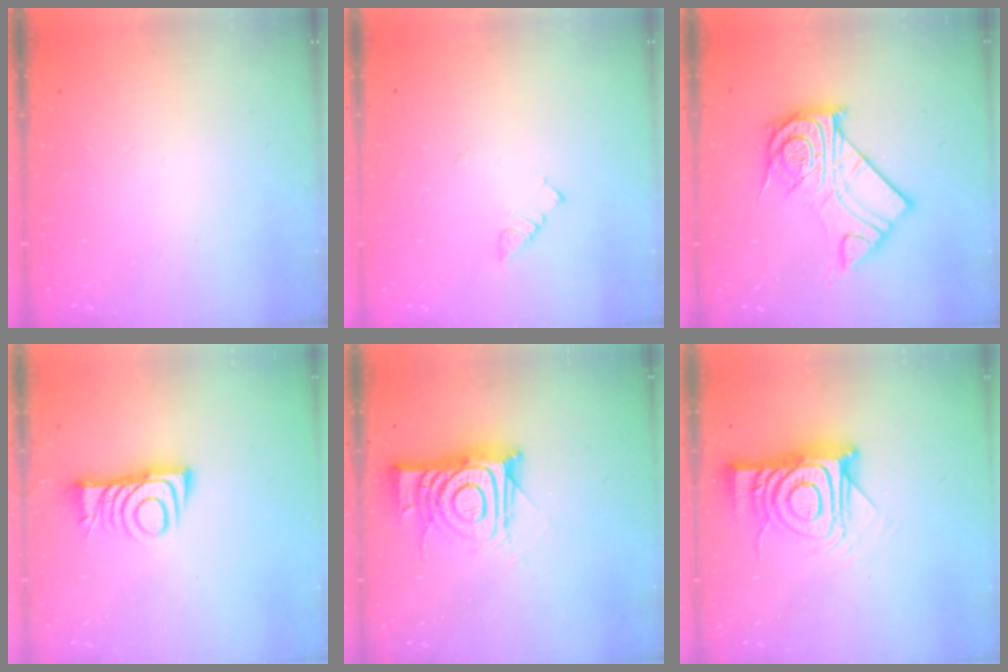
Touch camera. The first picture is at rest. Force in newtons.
{"total": 3.0, "press": 2.9, "slide": 0.4}
{"total": 16.6, "press": 16.5, "slide": 1.4}
{"total": 8.8, "press": 8.8, "slide": 0.6}
{"total": 14.0, "press": 14.0, "slide": 1.4}
{"total": 16.1, "press": 16.1, "slide": 1.3}